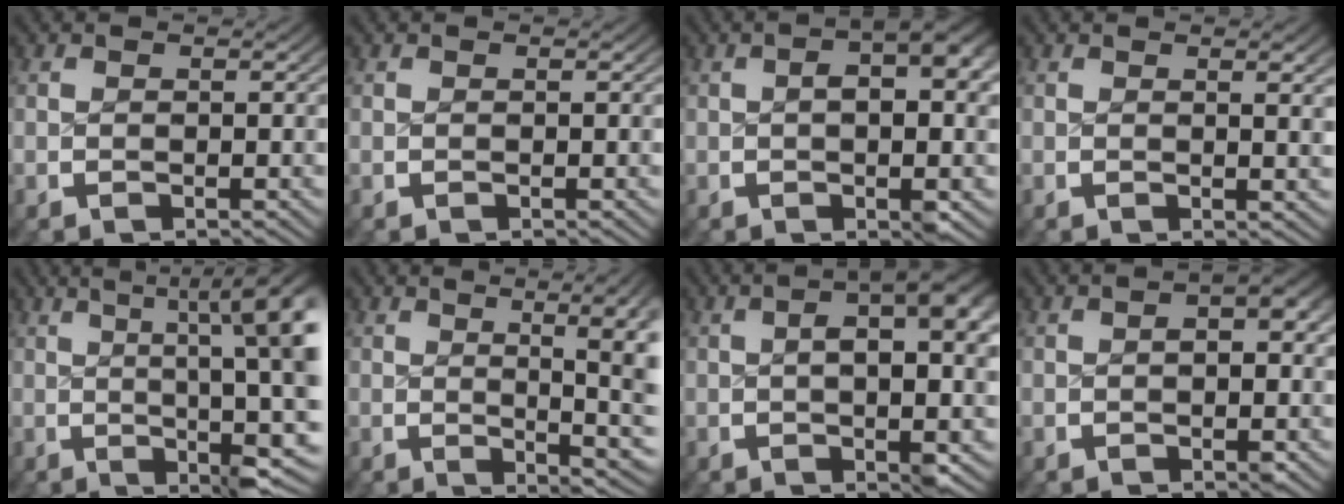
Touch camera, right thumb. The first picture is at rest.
{"total": 0.0}
{"total": 5.9, "force": [0.6, 2.6, 5.3], "torque": [-0.058, 0.004, 0.005]}
{"total": 1.4, "force": [0.5, 0.0, 1.4], "torque": [-0.019, -0.001, 0.008]}
{"total": 13.8, "force": [2.5, 5.7, 12.3], "torque": [-0.134, 0.012, 0.023]}
{"total": 8.8, "force": [-0.3, 3.5, 8.0], "torque": [-0.099, -0.016, 0.004]}
{"total": 8.1, "force": [0.7, 3.4, 7.3], "torque": [-0.082, 0.009, 0.003]}
{"total": 3.0, "force": [0.1, 1.4, 2.6], "torque": [-0.030, 0.001, -0.001]}